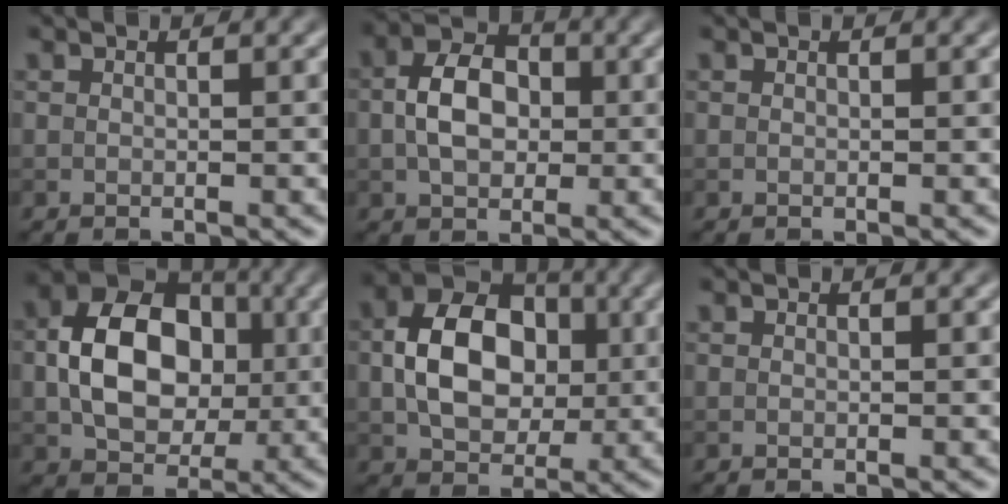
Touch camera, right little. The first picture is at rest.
{"total": 5.0, "force": [-0.1, 3.5, 3.6], "torque": [-0.064, 0.008, -0.007]}
{"total": 0.0}
{"total": 9.6, "force": [-0.1, 6.8, 6.8], "torque": [-0.126, 0.005, -0.002]}
{"total": 8.6, "force": [0.1, 6.1, 6.1], "torque": [-0.112, 0.007, -0.001]}
{"total": 0.0}